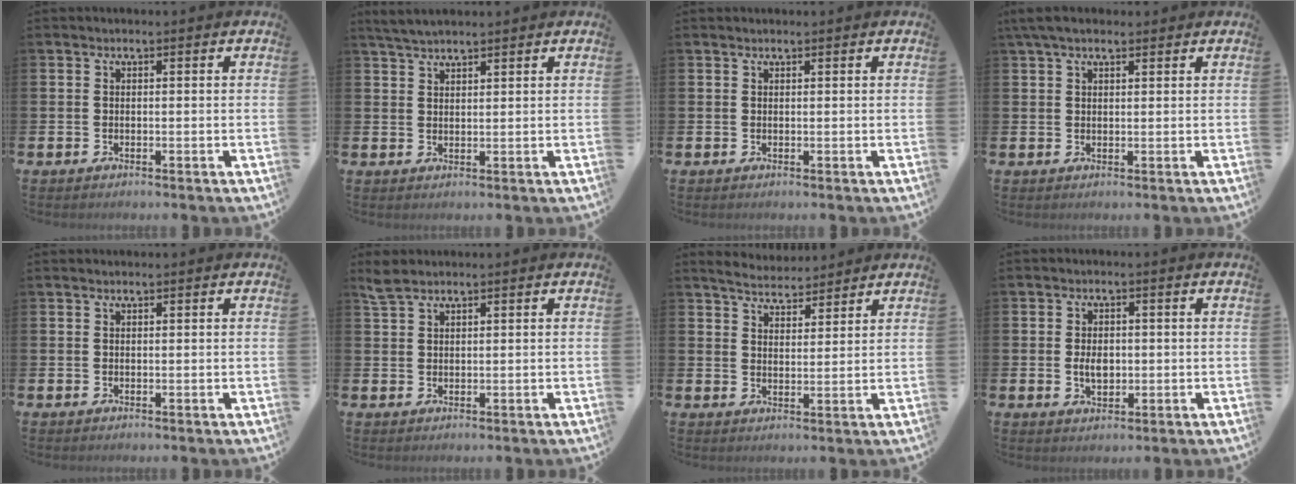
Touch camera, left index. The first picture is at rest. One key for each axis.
{"total": 3.4, "fx": 3.2, "fy": 0.4, "fz": 1.0, "tx": -0.026, "ty": -0.005, "tz": 0.061}
{"total": 0.7, "fx": 0.7, "fy": 0.0, "fz": 0.1, "tx": 0.006, "ty": -0.003, "tz": 0.012}
{"total": 3.9, "fx": 3.0, "fy": 1.3, "fz": 2.2, "tx": -0.040, "ty": -0.002, "tz": 0.054}
{"total": 0.9, "fx": 0.8, "fy": 0.0, "fz": 0.3, "tx": 0.003, "ty": -0.002, "tz": 0.014}
{"total": 2.9, "fx": 2.5, "fy": 1.0, "fz": 1.1, "tx": -0.009, "ty": -0.005, "tz": 0.045}
{"total": 5.0, "fx": 4.9, "fy": 0.7, "fz": 0.5, "tx": -0.016, "ty": -0.025, "tz": 0.087}
{"total": 3.2, "fx": 0.2, "fy": 2.0, "fz": 2.4, "tx": -0.023, "ty": -0.003, "tz": -0.002}